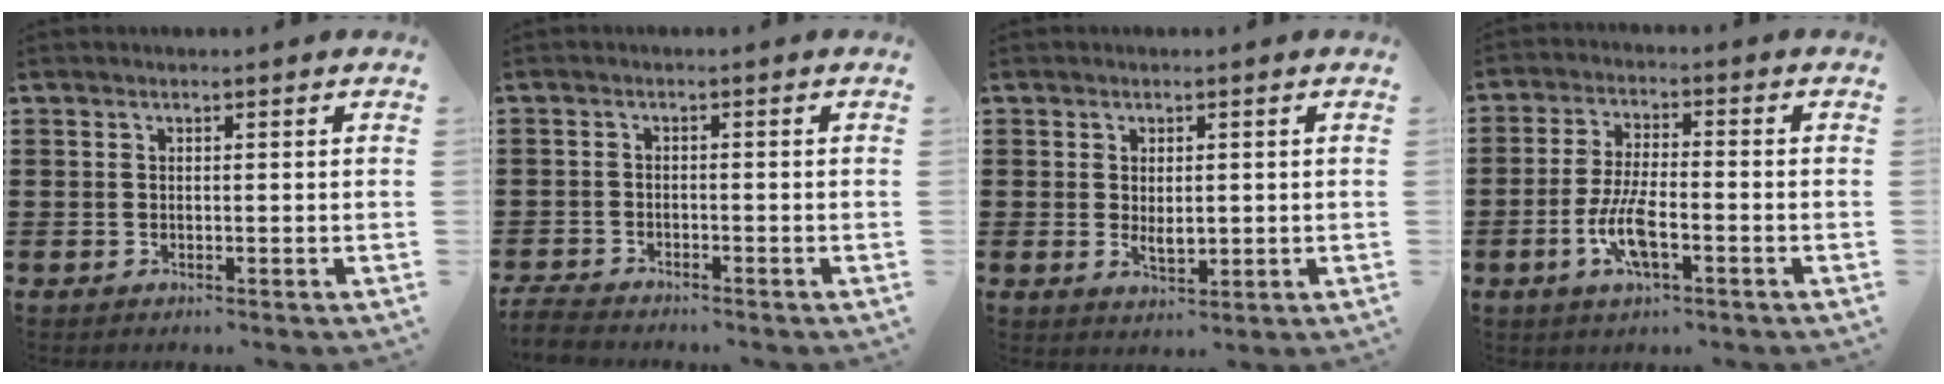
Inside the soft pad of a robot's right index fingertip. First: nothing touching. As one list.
[{"total": 2.6, "force": [-2.6, 0.3, 0.4], "torque": [-0.016, -0.001, -0.058]}, {"total": 2.7, "force": [0.1, 1.4, 2.3], "torque": [-0.035, 0.000, 0.000]}, {"total": 7.2, "force": [-2.7, 2.2, 6.4], "torque": [-0.143, -0.013, -0.055]}]